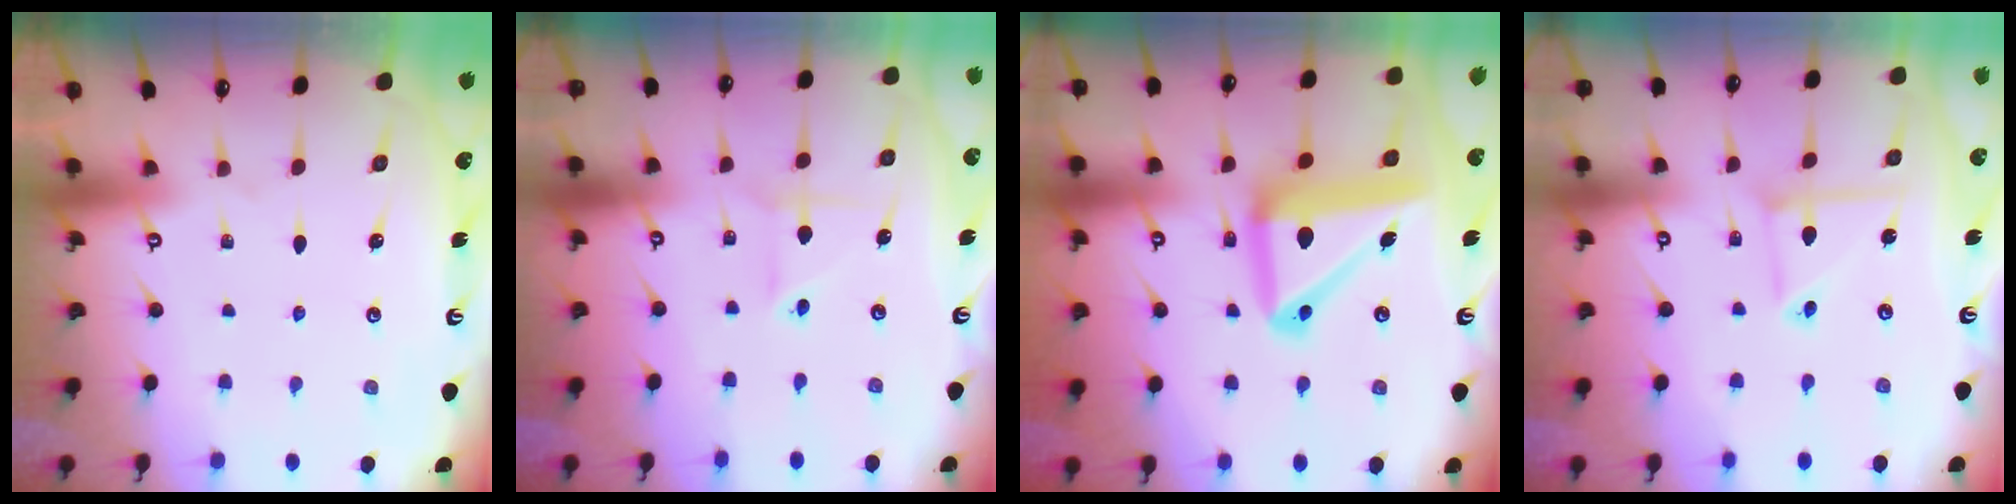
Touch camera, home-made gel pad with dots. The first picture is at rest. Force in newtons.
{"total": 2.3, "press": 2.1, "slide": 0.9}
{"total": 16.1, "press": 16.0, "slide": 2.1}
{"total": 6.8, "press": 6.7, "slide": 0.5}